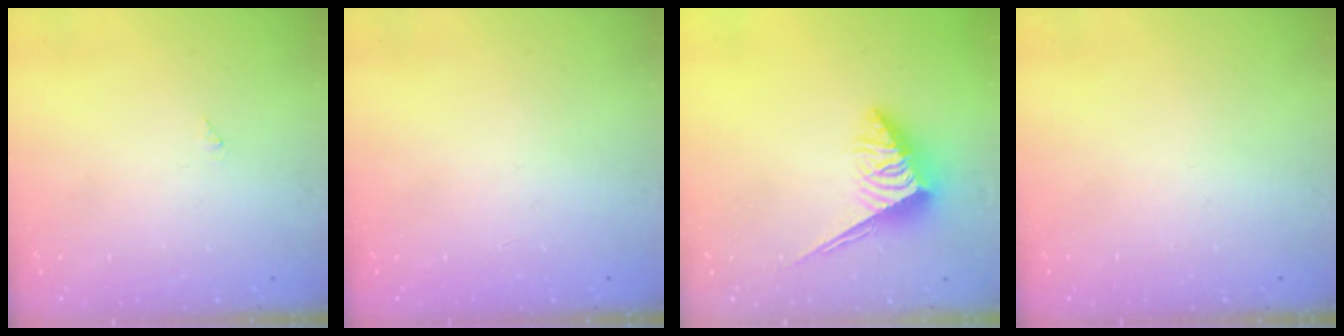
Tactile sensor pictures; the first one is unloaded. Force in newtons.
{"total": 0.0}
{"total": 6.5, "press": 6.5, "slide": 0.4}
{"total": 0.0}